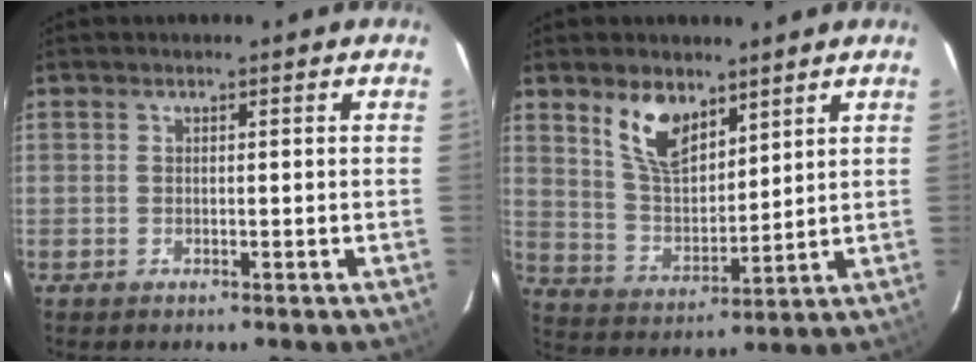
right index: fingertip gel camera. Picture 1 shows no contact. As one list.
[{"total": 10.0, "force": [6.3, 4.9, 6.0], "torque": [-0.110, 0.008, 0.130]}]